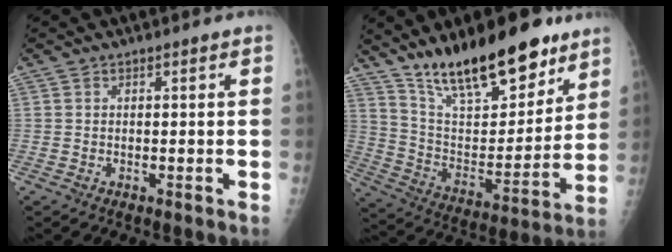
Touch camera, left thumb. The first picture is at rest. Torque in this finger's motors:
{"motor_torque": [0.66, 0.50, 1.39, -1.38, 0.13]}